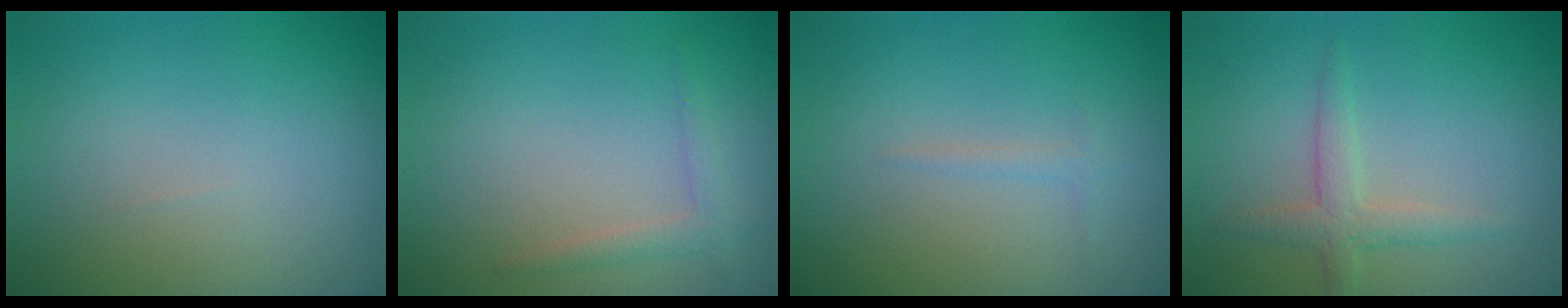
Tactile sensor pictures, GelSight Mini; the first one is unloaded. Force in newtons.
{"total": 1.5, "press": 1.4, "slide": 0.1}
{"total": 0.7, "press": 0.7, "slide": 0.0}
{"total": 2.1, "press": 2.1, "slide": 0.1}